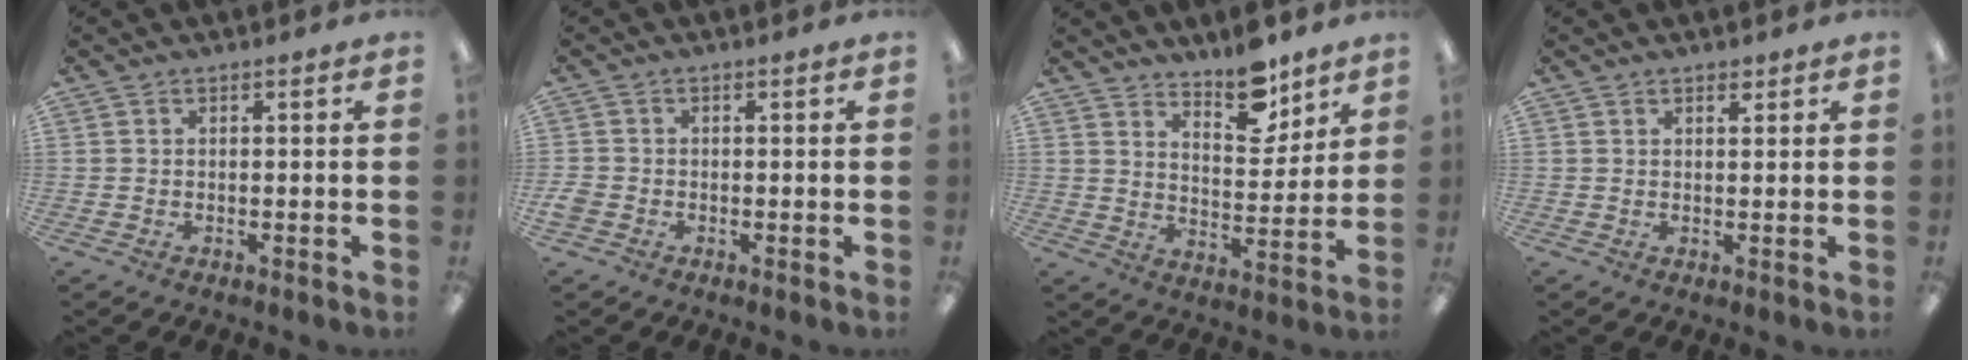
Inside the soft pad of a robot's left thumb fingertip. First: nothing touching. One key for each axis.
{"total": 2.1, "fx": -0.8, "fy": 1.7, "fz": 0.9, "tx": -0.013, "ty": 0.004, "tz": -0.015}
{"total": 11.1, "fx": 8.9, "fy": 4.5, "fz": 4.8, "tx": -0.050, "ty": -0.064, "tz": 0.155}
{"total": 1.5, "fx": 1.2, "fy": 0.6, "fz": 0.6, "tx": -0.005, "ty": -0.004, "tz": 0.021}